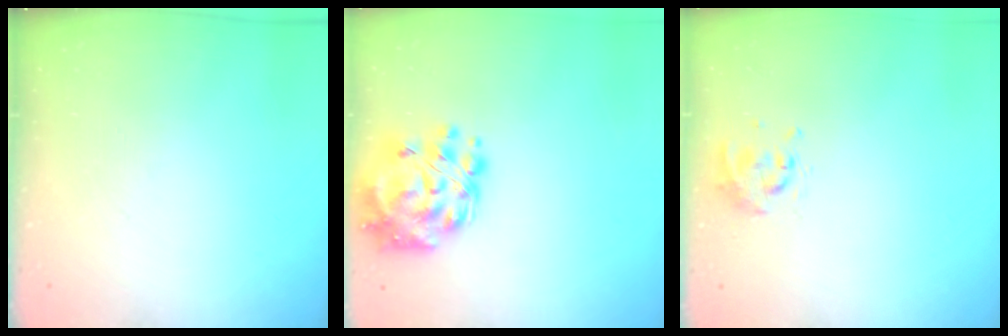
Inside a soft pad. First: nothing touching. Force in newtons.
{"total": 14.7, "press": 14.1, "slide": 4.2}
{"total": 0.5, "press": 0.5, "slide": 0.2}